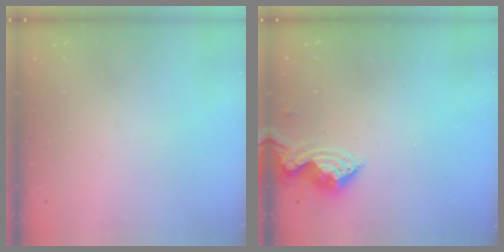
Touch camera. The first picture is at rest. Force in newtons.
{"total": 9.2, "press": 9.1, "slide": 0.6}